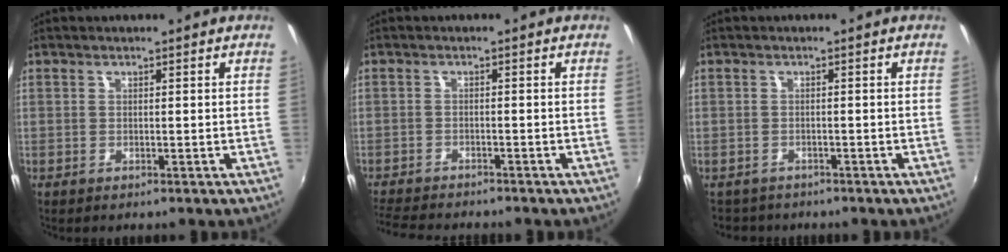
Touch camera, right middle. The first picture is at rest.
{"total": 7.8, "force": [-7.2, 1.2, 2.6], "torque": [-0.077, -0.018, -0.123]}
{"total": 2.7, "force": [-1.9, 1.9, -0.2], "torque": [0.000, 0.009, -0.030]}